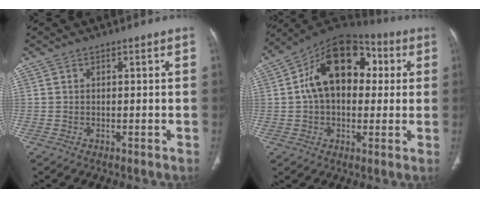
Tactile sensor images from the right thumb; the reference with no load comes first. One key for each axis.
{"total": 17.8, "fx": 3.1, "fy": 11.7, "fz": 13.0, "tx": -0.181, "ty": 0.034, "tz": 0.040}